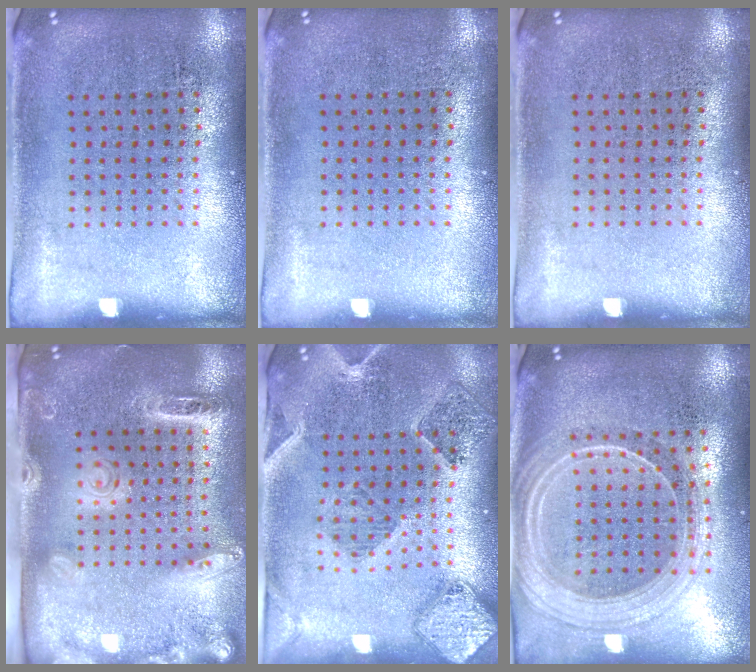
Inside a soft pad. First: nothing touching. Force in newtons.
{"total": 0.0}
{"total": 0.0}
{"total": 2.5, "press": 1.9, "slide": 1.6}
{"total": 1.6, "press": 1.5, "slide": 0.4}
{"total": 2.3, "press": 2.0, "slide": 1.1}